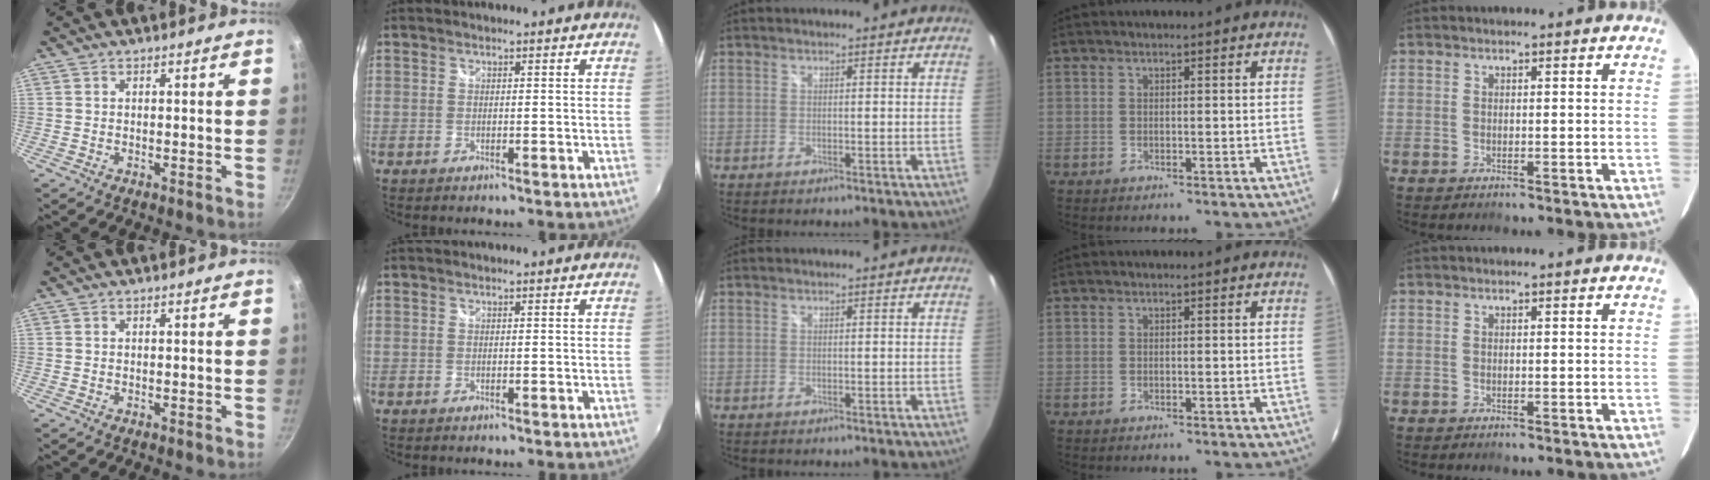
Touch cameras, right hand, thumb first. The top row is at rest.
{}